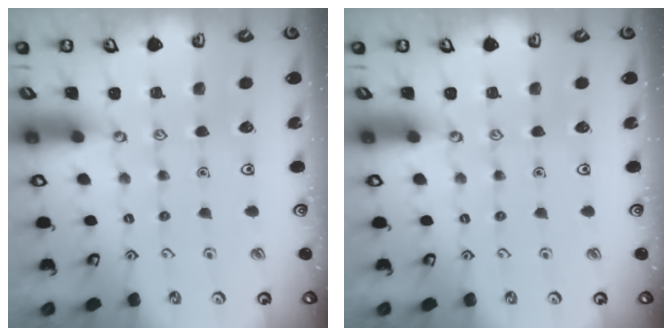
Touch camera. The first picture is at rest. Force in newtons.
{"total": 0.0}